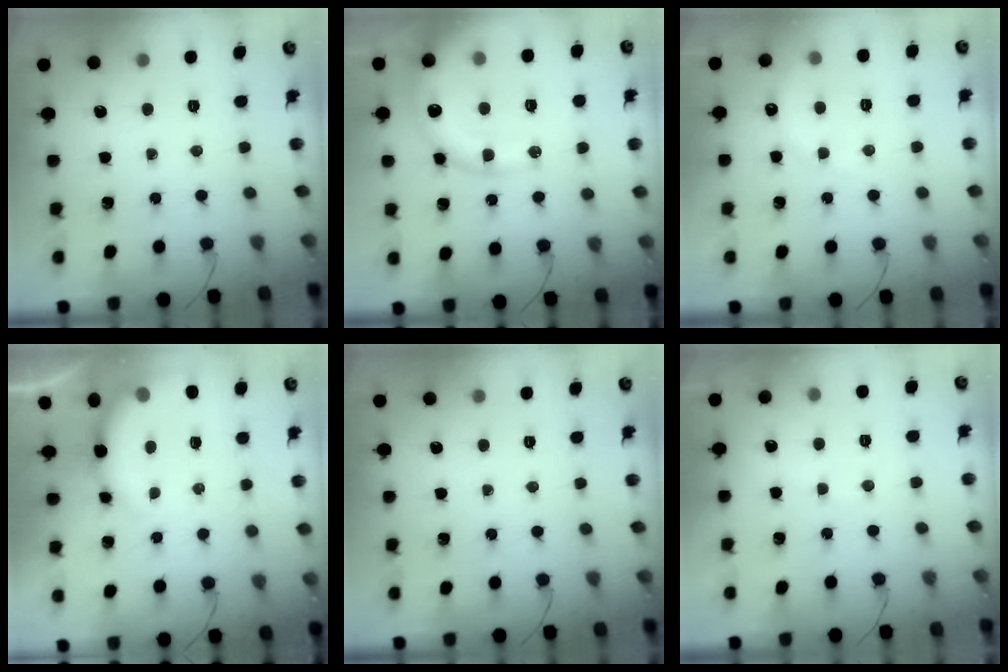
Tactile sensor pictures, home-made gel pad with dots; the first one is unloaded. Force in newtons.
{"total": 17.7, "press": 17.4, "slide": 3.6}
{"total": 6.4, "press": 6.2, "slide": 1.3}
{"total": 8.8, "press": 8.7, "slide": 1.1}
{"total": 0.0}
{"total": 4.7, "press": 4.7, "slide": 0.7}